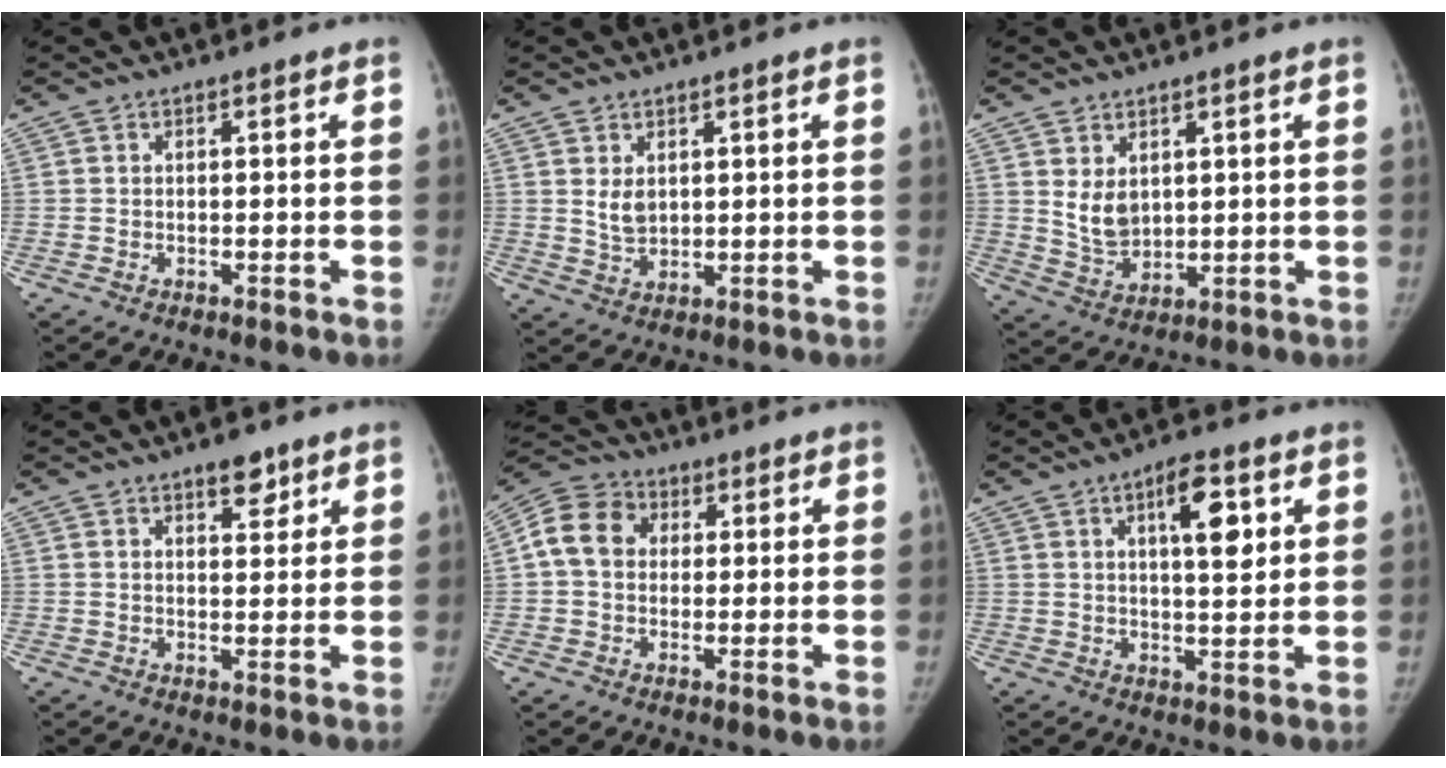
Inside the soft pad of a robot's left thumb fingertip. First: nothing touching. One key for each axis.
{"total": 3.7, "fx": 1.3, "fy": 2.4, "fz": 2.4, "tx": -0.033, "ty": -0.016, "tz": 0.034}
{"total": 6.0, "fx": 2.2, "fy": 4.1, "fz": 3.8, "tx": -0.052, "ty": -0.024, "tz": 0.055}
{"total": 4.4, "fx": 3.0, "fy": 2.2, "fz": 2.5, "tx": -0.013, "ty": -0.017, "tz": 0.043}
{"total": 9.9, "fx": 1.8, "fy": 8.2, "fz": 5.2, "tx": -0.078, "ty": 0.018, "tz": 0.021}
{"total": 8.7, "fx": 3.3, "fy": 3.3, "fz": 7.4, "tx": -0.093, "ty": -0.014, "tz": 0.049}